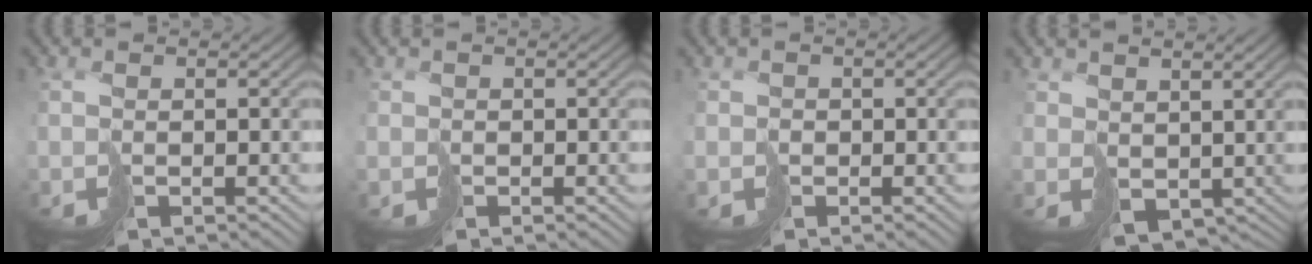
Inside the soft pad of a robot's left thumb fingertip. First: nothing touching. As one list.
[{"total": 0.9, "force": [-0.4, 0.4, -0.7], "torque": [0.019, 0.000, -0.003]}, {"total": 1.2, "force": [-0.3, 0.8, -0.7], "torque": [0.021, 0.001, -0.005]}, {"total": 3.8, "force": [1.4, 3.0, 1.8], "torque": [-0.050, -0.017, 0.038]}]